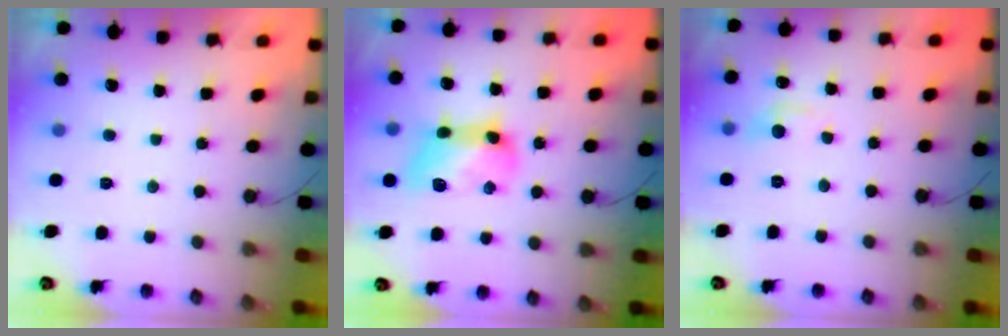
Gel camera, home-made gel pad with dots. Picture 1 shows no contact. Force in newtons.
{"total": 13.4, "press": 13.4, "slide": 0.7}
{"total": 5.4, "press": 5.3, "slide": 0.6}